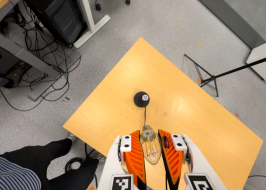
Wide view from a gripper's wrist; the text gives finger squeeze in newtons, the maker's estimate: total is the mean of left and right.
{"total": 23.8, "left": 26.3, "right": 21.3}